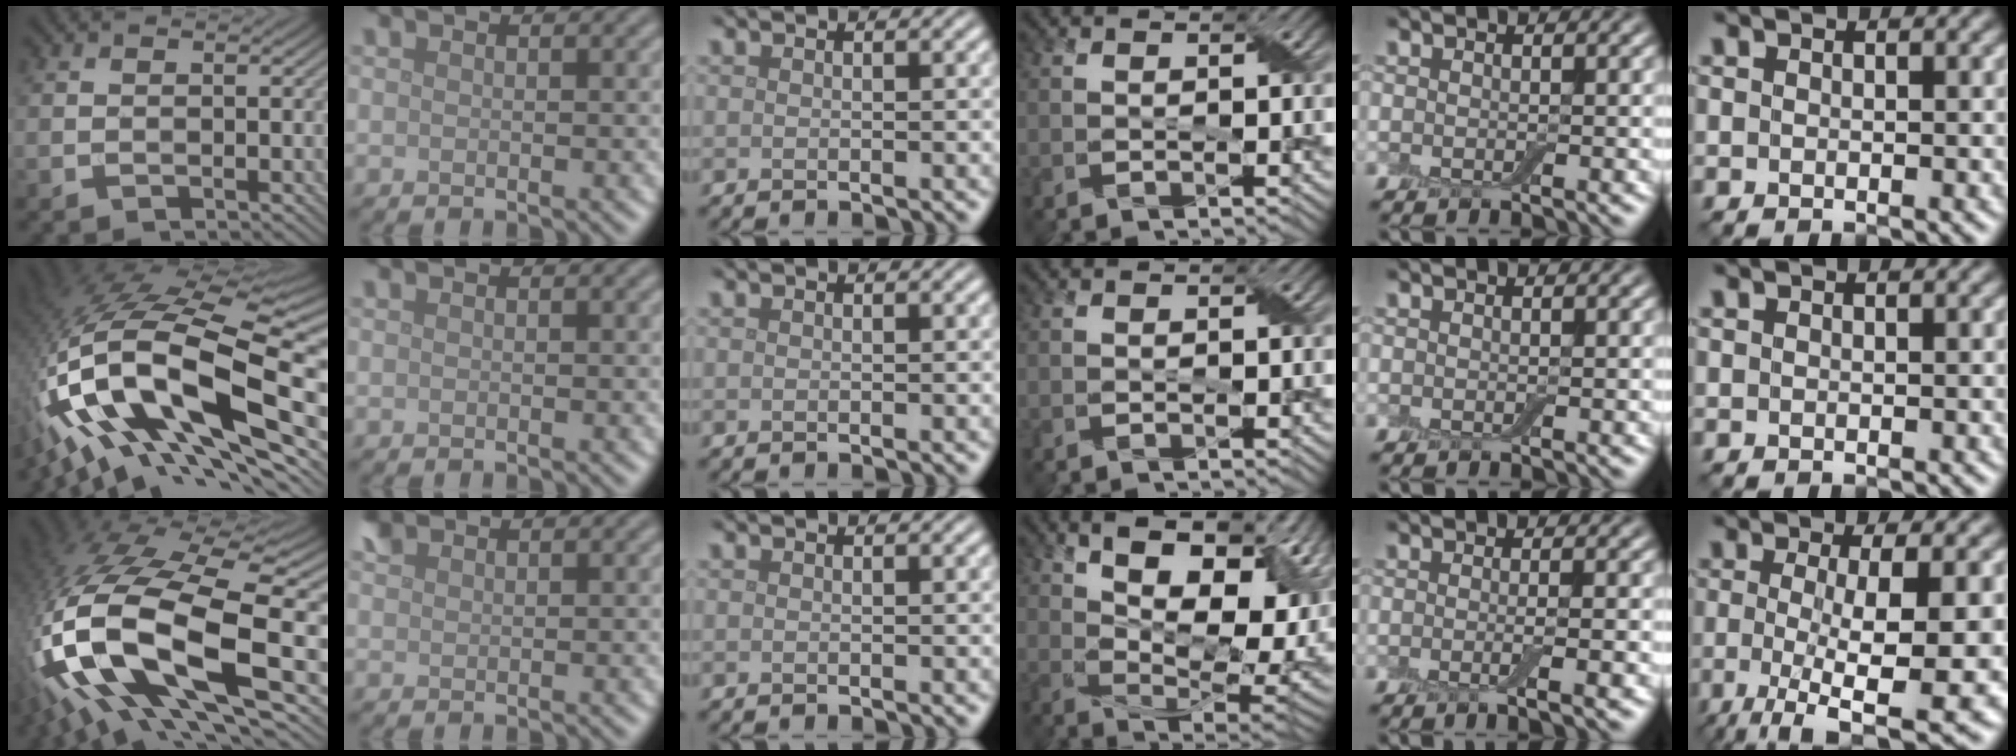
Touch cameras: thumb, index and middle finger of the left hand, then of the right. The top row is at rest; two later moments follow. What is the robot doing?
{"motion": "wrap", "object": "adhesive wrap"}